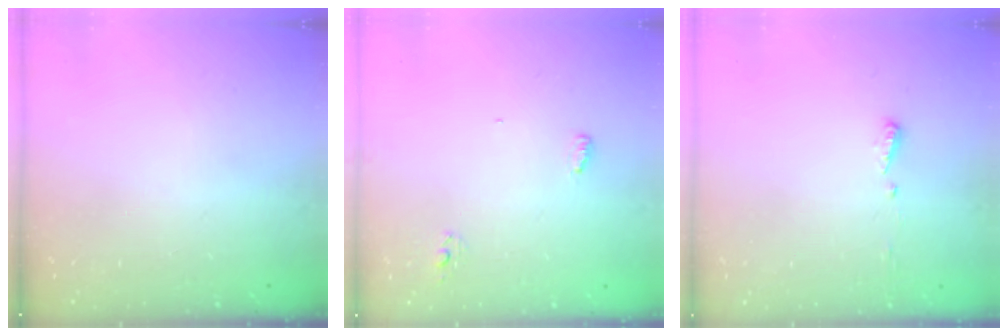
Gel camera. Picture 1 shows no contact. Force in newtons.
{"total": 4.2, "press": 4.0, "slide": 1.3}
{"total": 4.0, "press": 3.9, "slide": 0.5}